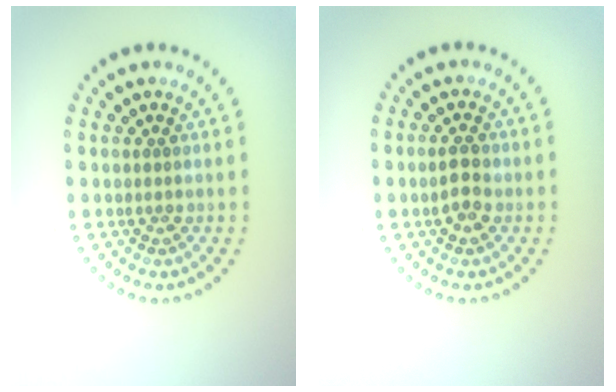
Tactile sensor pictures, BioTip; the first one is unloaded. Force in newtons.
{"total": 2.2, "press": 2.2, "slide": 0.1}